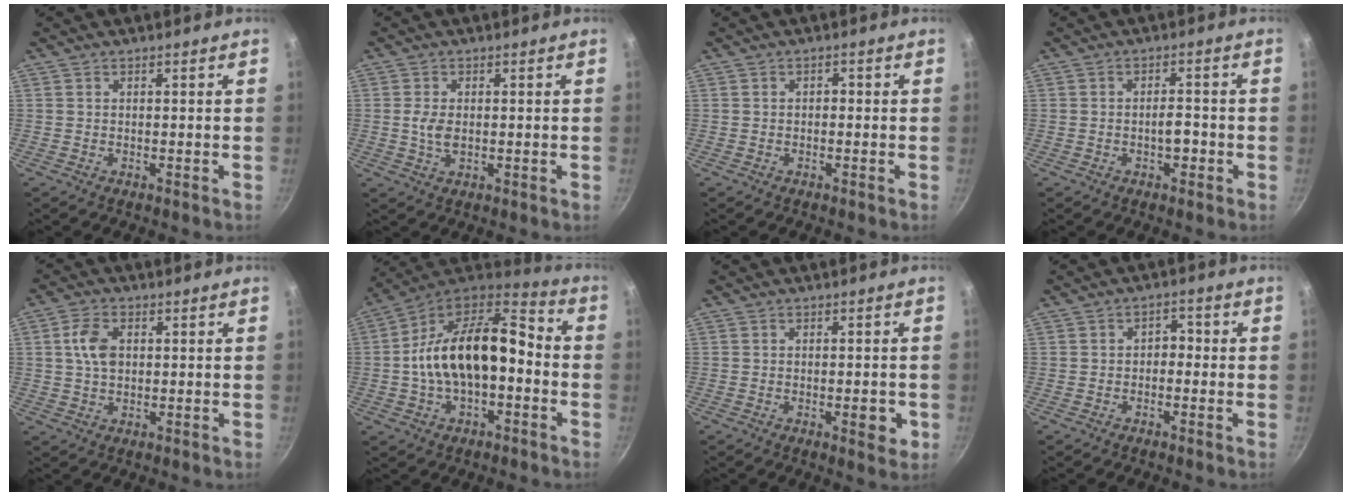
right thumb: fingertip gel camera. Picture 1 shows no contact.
{"total": 3.4, "force": [0.0, 1.9, 2.8], "torque": [-0.058, -0.003, 0.001]}
{"total": 1.0, "force": [-0.2, 0.7, 0.7], "torque": [0.001, 0.006, -0.006]}
{"total": 3.4, "force": [-1.1, 1.7, 2.7], "torque": [-0.029, 0.011, -0.018]}
{"total": 5.8, "force": [1.1, 3.7, 4.4], "torque": [-0.085, 0.003, 0.018]}
{"total": 20.7, "force": [-1.4, 11.1, 17.4], "torque": [-0.276, 0.047, -0.029]}
{"total": 4.1, "force": [-1.3, 1.5, 3.6], "torque": [-0.038, -0.002, -0.014]}
{"total": 2.9, "force": [-0.6, 2.0, 1.9], "torque": [-0.009, 0.017, -0.019]}